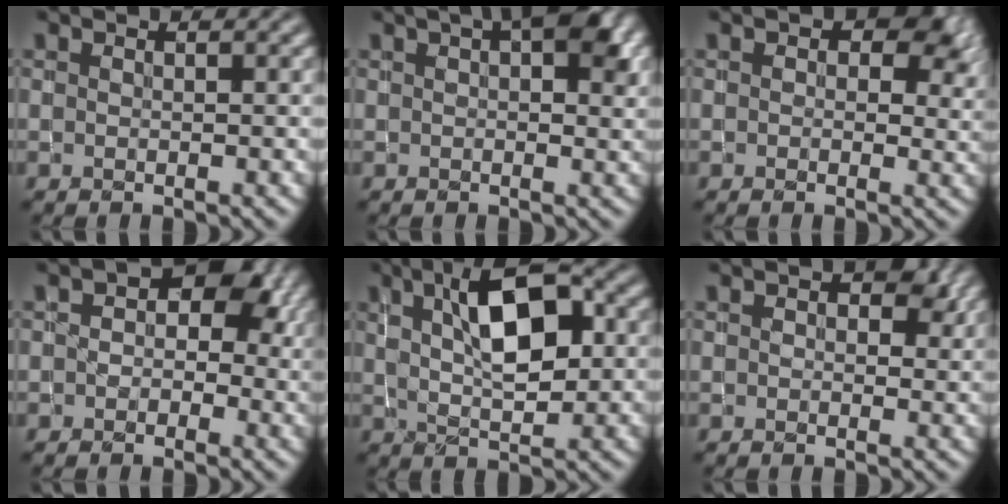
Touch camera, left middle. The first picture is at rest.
{"total": 5.6, "force": [2.5, 2.3, 4.4], "torque": [-0.053, 0.017, 0.030]}
{"total": 5.5, "force": [1.7, 3.8, 3.6], "torque": [-0.044, -0.005, 0.021]}
{"total": 4.8, "force": [0.6, 3.5, 3.2], "torque": [-0.025, 0.005, 0.001]}
{"total": 7.2, "force": [1.9, 3.0, 6.3], "torque": [-0.098, 0.015, 0.027]}
{"total": 2.8, "force": [0.8, 2.0, 1.8], "torque": [-0.021, 0.001, 0.014]}